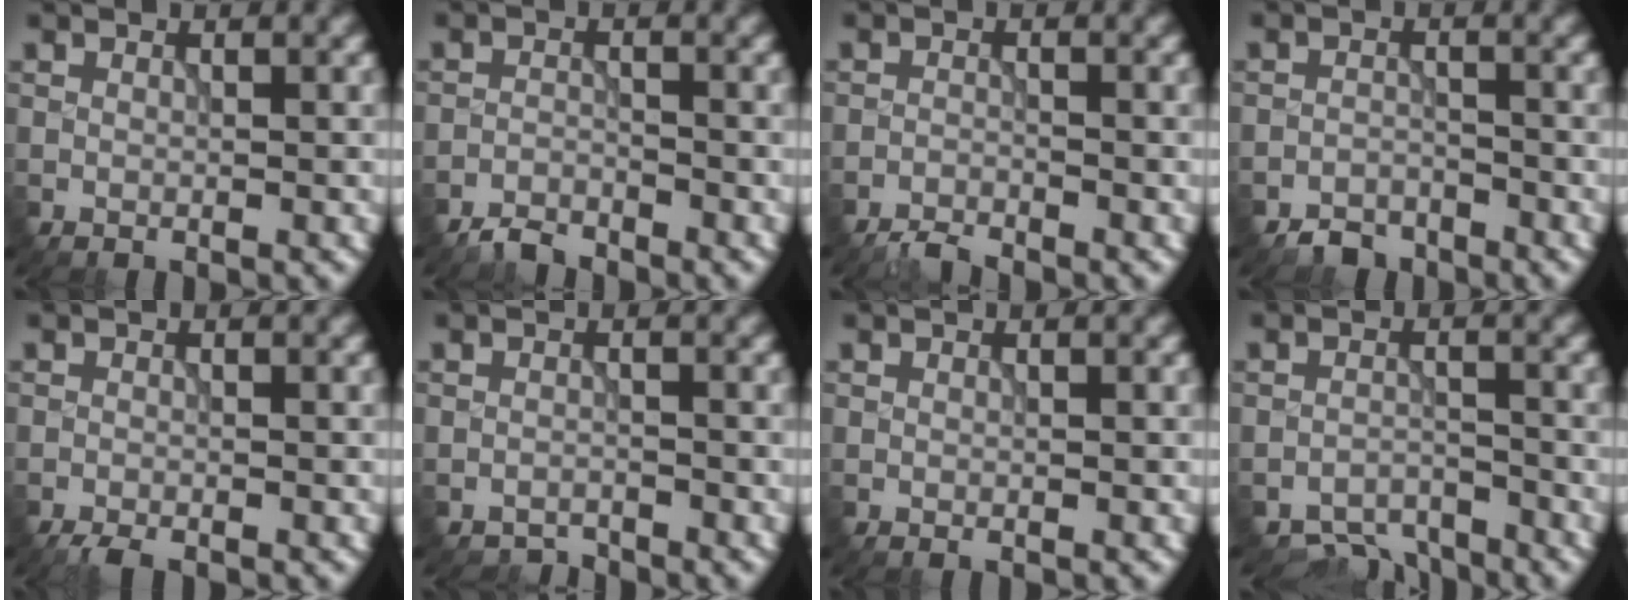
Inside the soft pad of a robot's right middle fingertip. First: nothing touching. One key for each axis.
{"total": 2.0, "fx": -2.0, "fy": 0.5, "fz": 0.2, "tx": -0.001, "ty": 0.002, "tz": -0.043}
{"total": 1.8, "fx": -1.8, "fy": 0.2, "fz": 0.3, "tx": -0.005, "ty": -0.002, "tz": -0.039}
{"total": 2.3, "fx": -2.0, "fy": 1.0, "fz": 0.1, "tx": 0.006, "ty": 0.004, "tz": -0.039}
{"total": 1.5, "fx": -1.2, "fy": 0.4, "fz": 0.8, "tx": -0.016, "ty": -0.002, "tz": -0.023}
{"total": 1.4, "fx": -1.3, "fy": 0.2, "fz": -0.4, "tx": 0.010, "ty": 0.001, "tz": -0.025}
{"total": 0.0}
{"total": 4.4, "fx": -4.1, "fy": 1.4, "fz": 0.7, "tx": -0.009, "ty": -0.007, "tz": -0.066}